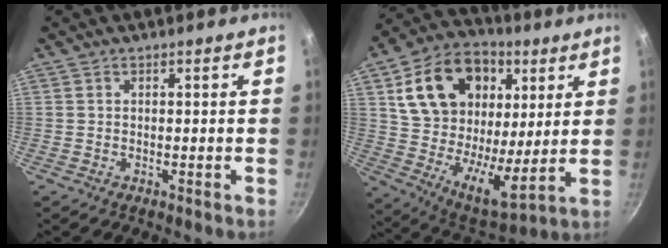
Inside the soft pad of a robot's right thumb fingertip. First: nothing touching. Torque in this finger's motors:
{"motor_torque": [-1.51, 2.69, 1.35, -0.11, 0.22]}